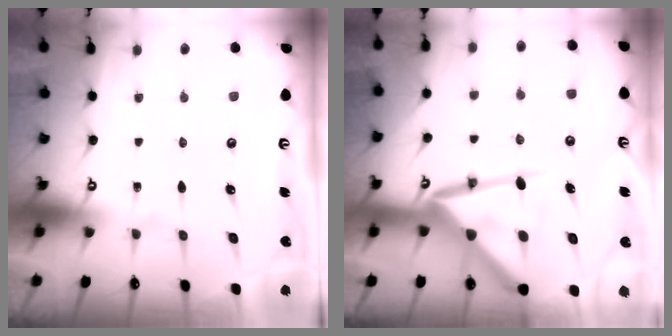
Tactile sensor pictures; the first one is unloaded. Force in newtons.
{"total": 15.3, "press": 15.2, "slide": 1.4}